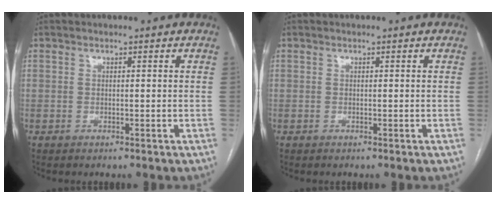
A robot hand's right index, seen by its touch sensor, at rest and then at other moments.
{"total": 0.0}